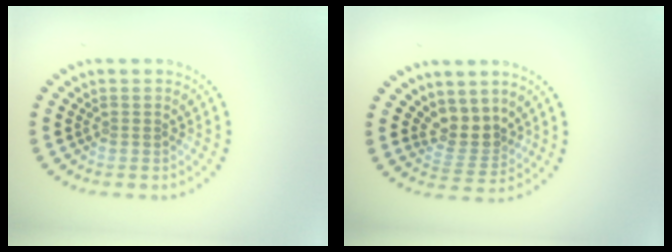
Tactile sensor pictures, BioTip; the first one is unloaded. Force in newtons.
{"total": 3.0, "press": 2.3, "slide": 1.9}